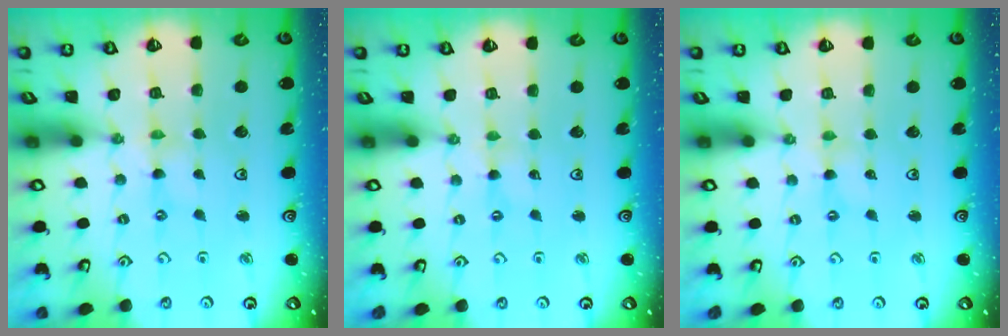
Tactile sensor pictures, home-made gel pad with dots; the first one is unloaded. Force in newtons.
{"total": 0.0}
{"total": 0.8, "press": 0.8, "slide": 0.1}